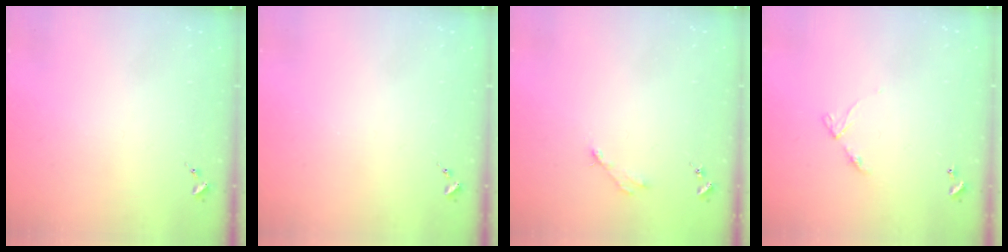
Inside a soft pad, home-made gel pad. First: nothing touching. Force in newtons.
{"total": 0.0}
{"total": 2.8, "press": 2.8, "slide": 0.4}
{"total": 6.1, "press": 6.0, "slide": 0.6}